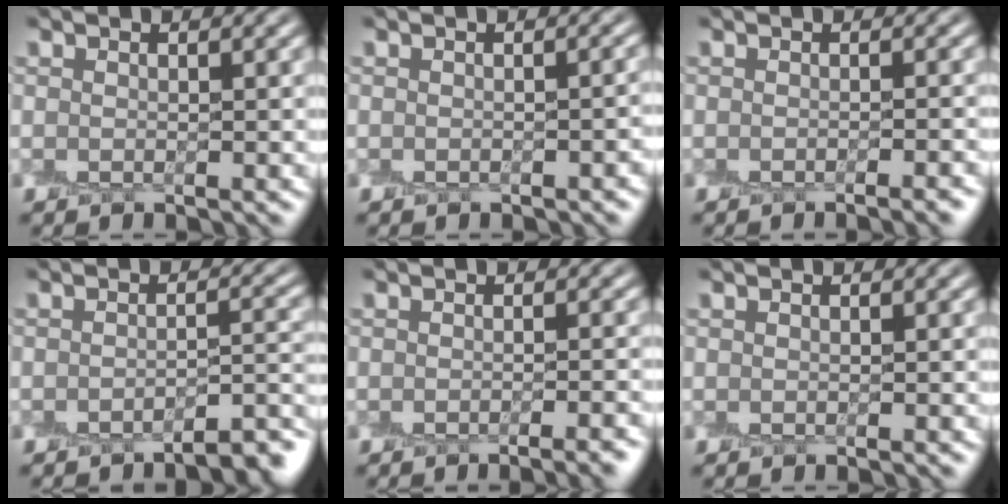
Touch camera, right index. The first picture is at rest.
{"total": 1.9, "force": [-1.4, 0.8, 1.0], "torque": [-0.007, -0.001, -0.017]}
{"total": 1.9, "force": [-1.6, 0.0, 1.0], "torque": [-0.008, -0.007, -0.020]}
{"total": 3.8, "force": [-3.4, 0.4, 1.7], "torque": [-0.020, 0.002, -0.047]}
{"total": 2.7, "force": [-2.2, 0.3, 1.6], "torque": [-0.014, -0.004, -0.026]}
{"total": 0.0}